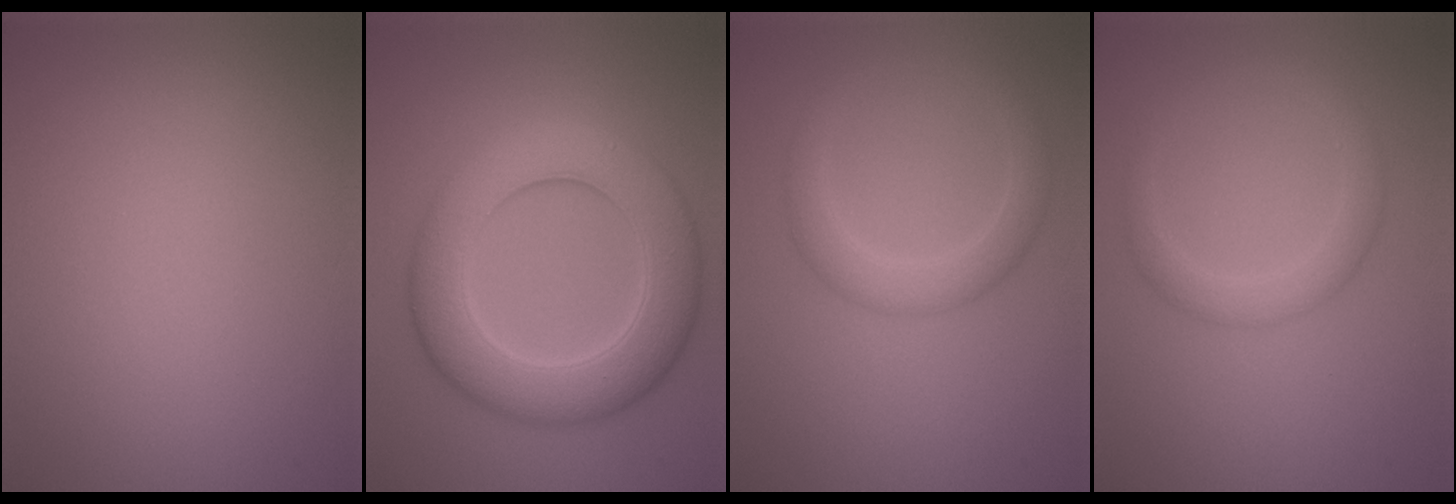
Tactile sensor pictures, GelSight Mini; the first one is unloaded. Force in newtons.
{"total": 8.5, "press": 8.5, "slide": 0.4}
{"total": 2.8, "press": 2.8, "slide": 0.0}
{"total": 2.4, "press": 2.4, "slide": 0.1}